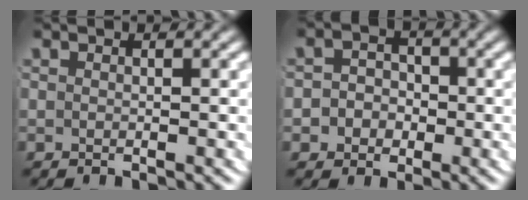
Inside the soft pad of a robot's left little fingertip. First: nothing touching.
{"total": 4.4, "force": [-1.3, 3.9, 1.3], "torque": [-0.026, -0.008, -0.028]}